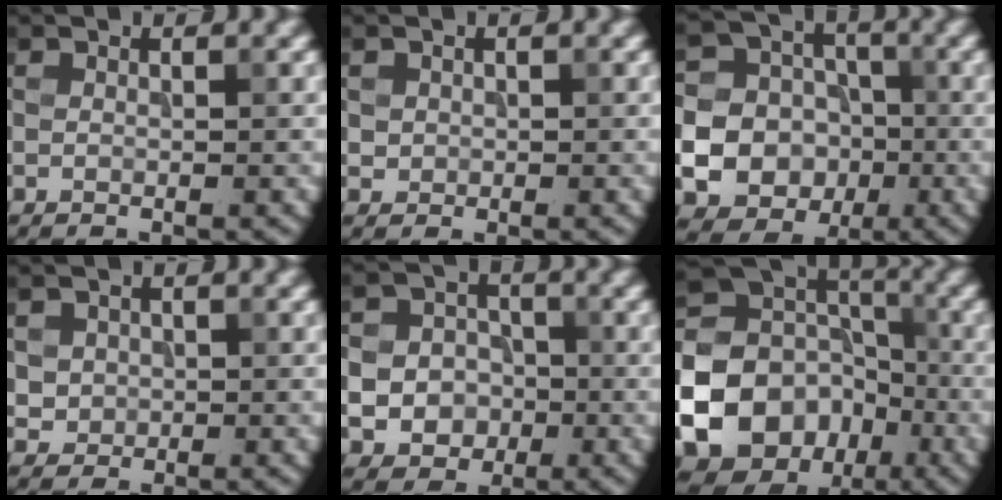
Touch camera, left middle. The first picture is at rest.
{"total": 0.9, "force": [0.1, 0.8, 0.2], "torque": [0.003, -0.004, 0.003]}
{"total": 22.0, "force": [-5.9, 20.7, 4.5], "torque": [-0.152, -0.038, -0.124]}
{"total": 1.7, "force": [0.1, 1.6, 0.4], "torque": [-0.002, -0.007, 0.008]}
{"total": 10.2, "force": [-2.3, 9.4, 3.0], "torque": [-0.075, -0.015, -0.057]}
{"total": 26.1, "force": [-10.1, 22.9, 7.4], "torque": [-0.175, -0.039, -0.204]}